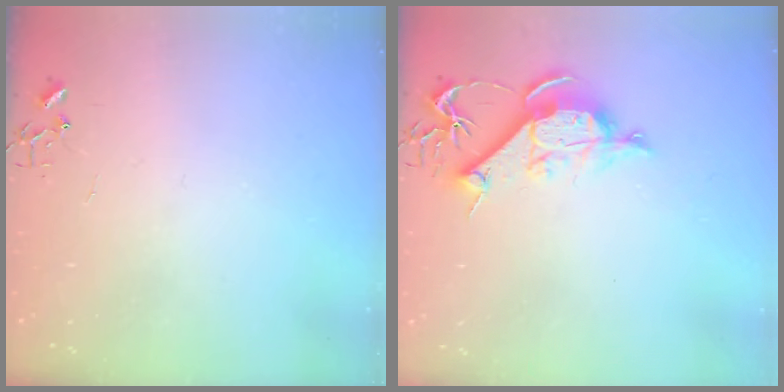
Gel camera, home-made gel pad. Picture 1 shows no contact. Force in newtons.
{"total": 9.9, "press": 9.9, "slide": 0.6}